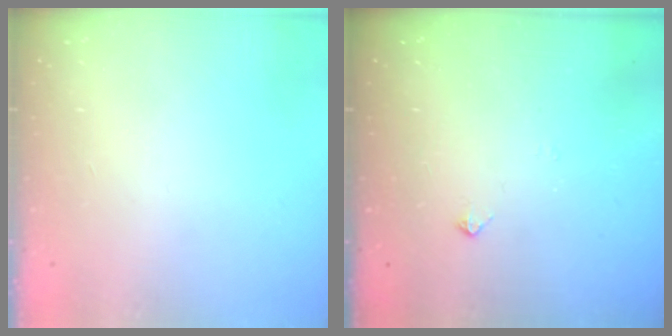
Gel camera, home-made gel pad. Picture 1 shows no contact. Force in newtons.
{"total": 2.4, "press": 2.4, "slide": 0.5}